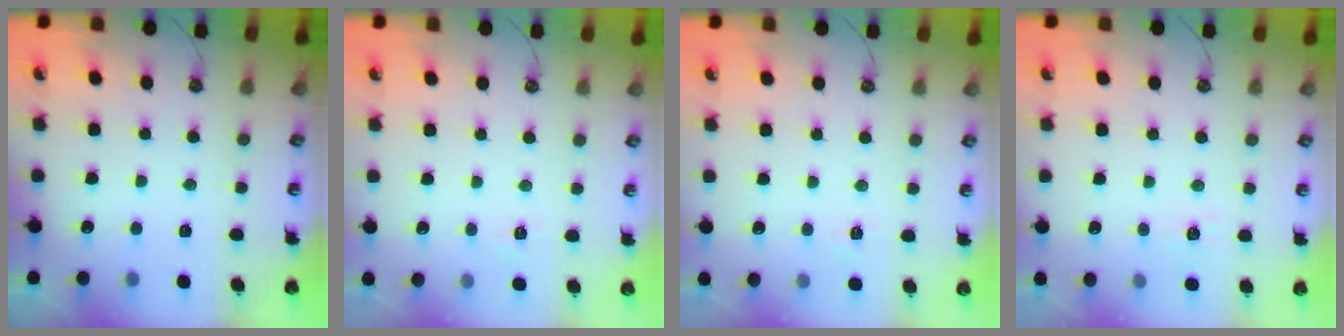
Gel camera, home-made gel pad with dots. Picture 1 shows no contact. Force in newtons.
{"total": 2.7, "press": 2.7, "slide": 0.4}
{"total": 2.7, "press": 2.7, "slide": 0.4}
{"total": 5.6, "press": 5.6, "slide": 0.5}